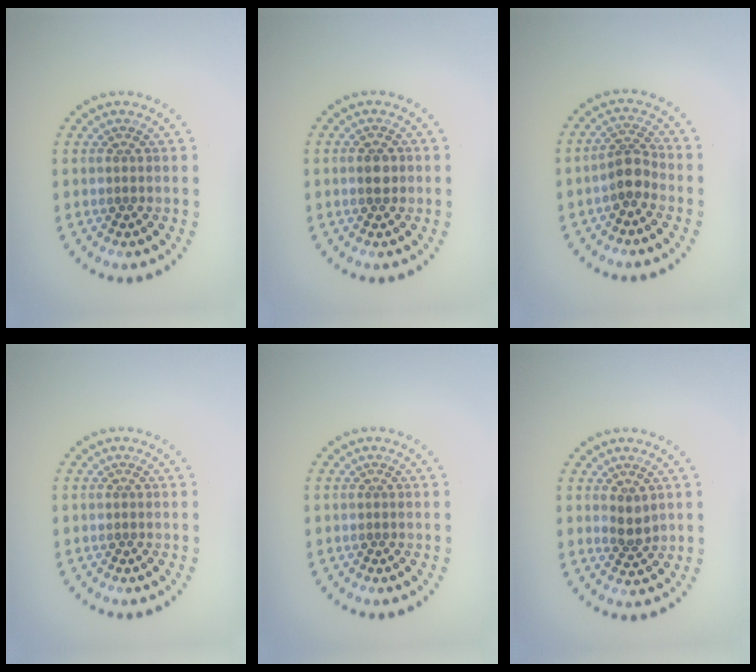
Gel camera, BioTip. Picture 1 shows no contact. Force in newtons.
{"total": 1.9, "press": 1.9, "slide": 0.1}
{"total": 2.4, "press": 2.0, "slide": 1.4}
{"total": 0.0}
{"total": 0.0}
{"total": 1.4, "press": 1.4, "slide": 0.5}